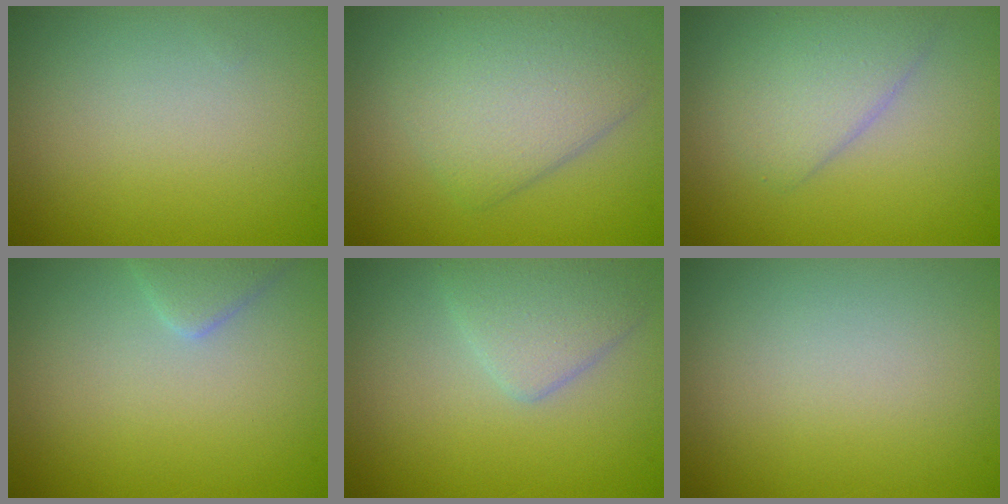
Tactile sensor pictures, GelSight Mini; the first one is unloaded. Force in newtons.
{"total": 4.6, "press": 4.6, "slide": 0.1}
{"total": 2.8, "press": 2.7, "slide": 0.2}
{"total": 1.9, "press": 1.9, "slide": 0.1}
{"total": 2.9, "press": 2.9, "slide": 0.1}
{"total": 0.0}